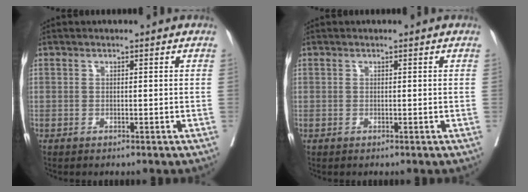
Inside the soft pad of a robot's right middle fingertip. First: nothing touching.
{"total": 0.0}